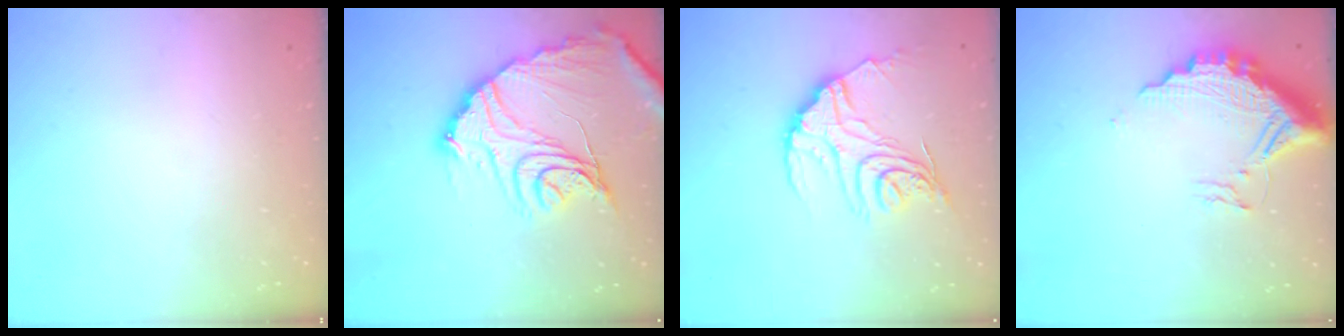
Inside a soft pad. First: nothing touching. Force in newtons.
{"total": 20.3, "press": 20.2, "slide": 2.1}
{"total": 16.9, "press": 16.9, "slide": 1.3}
{"total": 11.4, "press": 11.4, "slide": 0.9}